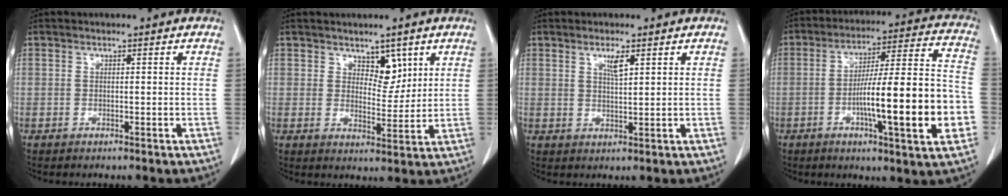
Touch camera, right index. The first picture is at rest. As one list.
[{"total": 4.4, "force": [2.6, 2.3, 2.7], "torque": [-0.032, -0.006, 0.044]}, {"total": 2.6, "force": [1.4, 0.3, 2.2], "torque": [-0.043, -0.002, 0.027]}, {"total": 18.9, "force": [-4.8, 1.3, 18.3], "torque": [-0.264, 0.014, -0.068]}]